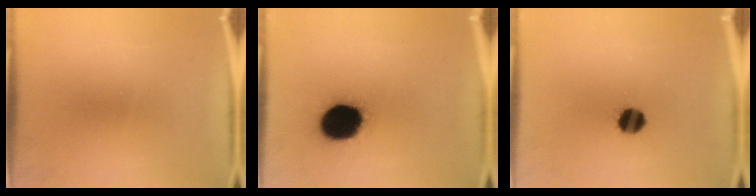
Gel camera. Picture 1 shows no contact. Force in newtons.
{"total": 19.1}
{"total": 6.4}